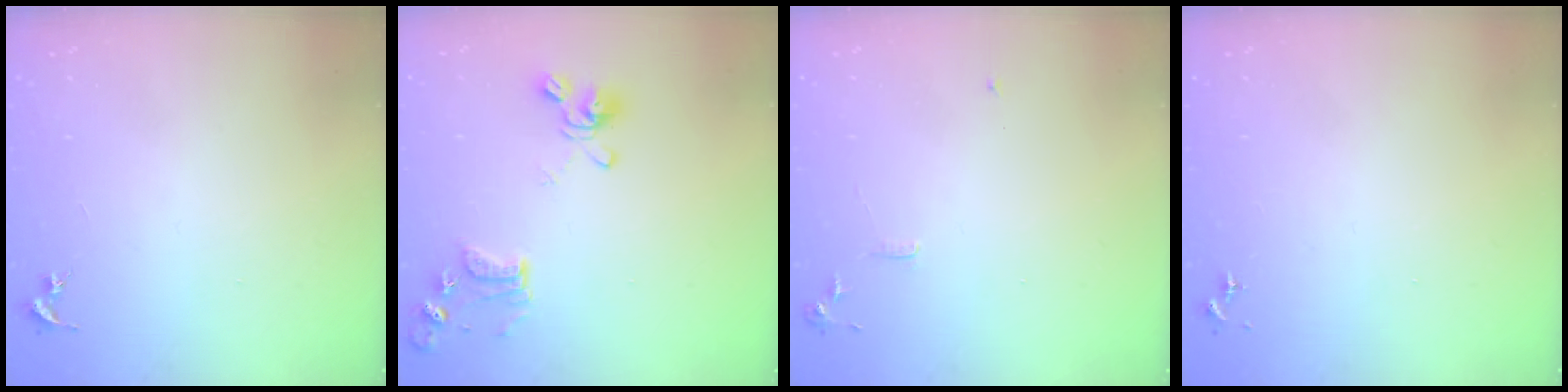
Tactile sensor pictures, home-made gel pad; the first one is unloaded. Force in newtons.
{"total": 13.1, "press": 13.0, "slide": 1.3}
{"total": 6.0, "press": 6.0, "slide": 0.7}
{"total": 0.0}